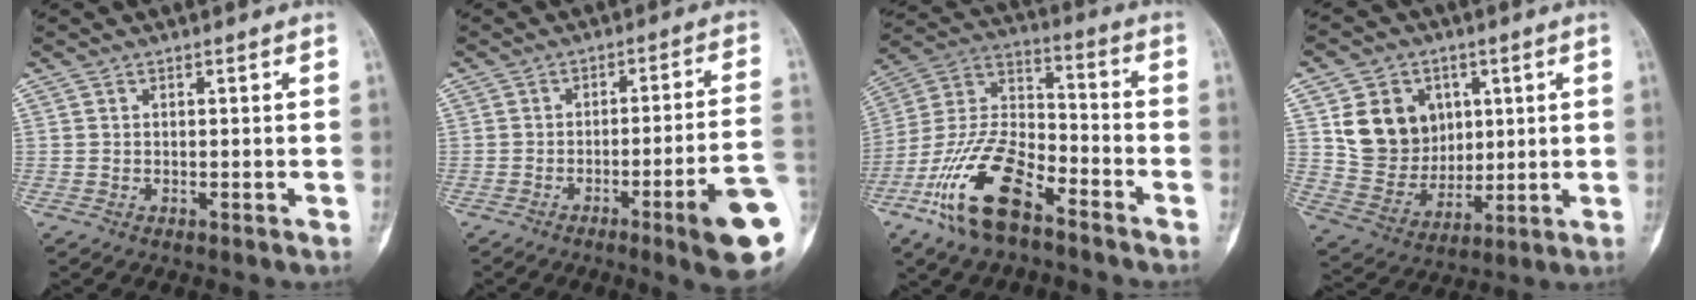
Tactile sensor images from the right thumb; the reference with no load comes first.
{"total": 13.6, "force": [-5.4, 0.9, 12.5], "torque": [-0.147, 0.020, -0.074]}
{"total": 18.4, "force": [-10.5, 7.8, 12.9], "torque": [-0.252, 0.061, -0.204]}
{"total": 13.9, "force": [4.1, 11.8, 6.2], "torque": [-0.066, -0.014, 0.092]}